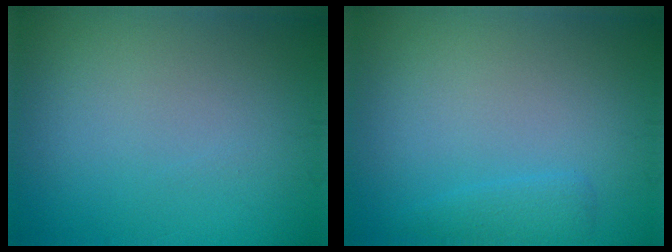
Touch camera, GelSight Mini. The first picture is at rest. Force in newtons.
{"total": 1.4, "press": 1.4, "slide": 0.1}